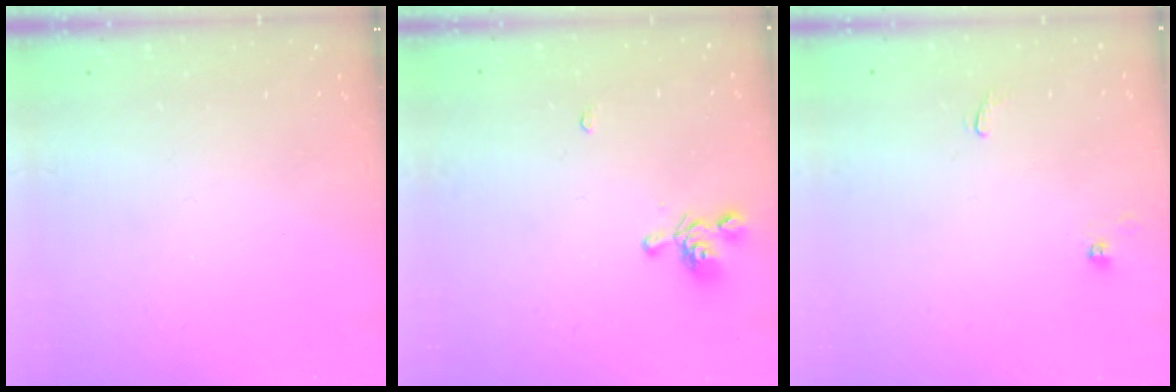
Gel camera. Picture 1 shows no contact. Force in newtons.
{"total": 4.4, "press": 4.3, "slide": 0.2}
{"total": 0.5, "press": 0.4, "slide": 0.4}